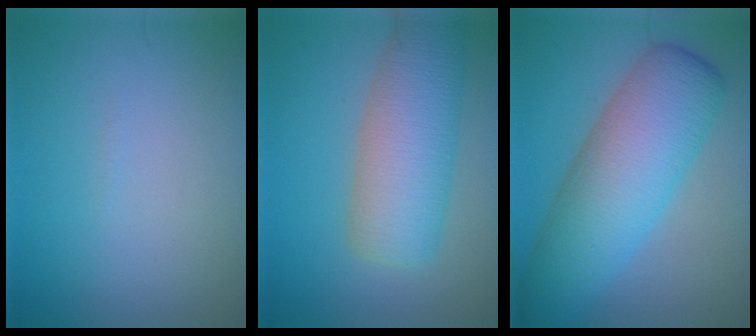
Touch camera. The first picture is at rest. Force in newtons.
{"total": 7.1, "press": 7.1, "slide": 0.4}
{"total": 9.0, "press": 9.0, "slide": 0.3}